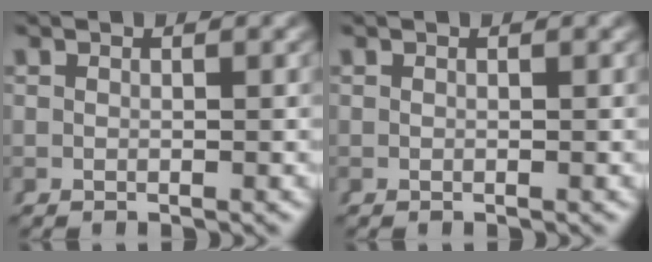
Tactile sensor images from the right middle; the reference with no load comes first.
{"total": 0.0}